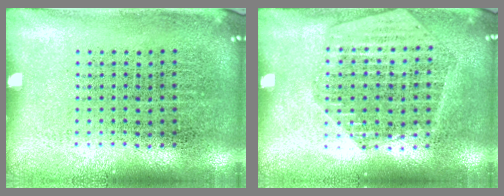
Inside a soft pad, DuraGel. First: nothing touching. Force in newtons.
{"total": 1.7, "press": 1.6, "slide": 0.3}